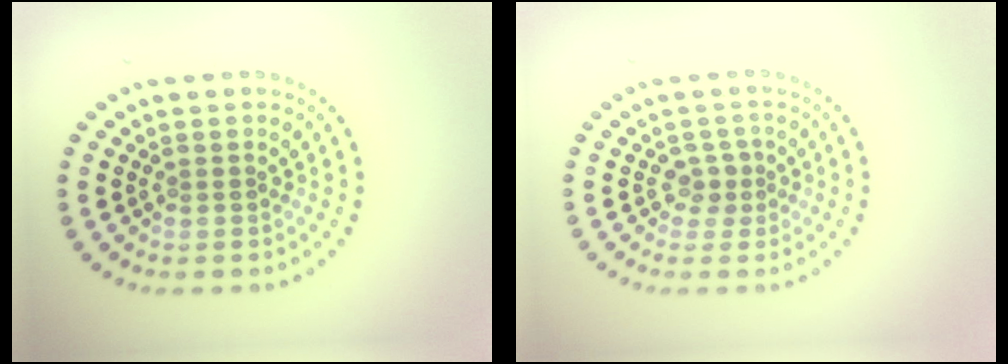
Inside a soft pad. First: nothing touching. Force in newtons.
{"total": 1.6, "press": 1.2, "slide": 1.0}